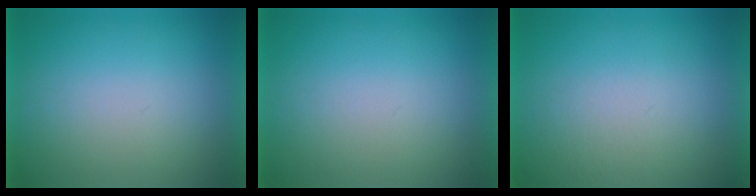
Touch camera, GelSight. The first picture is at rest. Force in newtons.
{"total": 0.0}
{"total": 2.2}